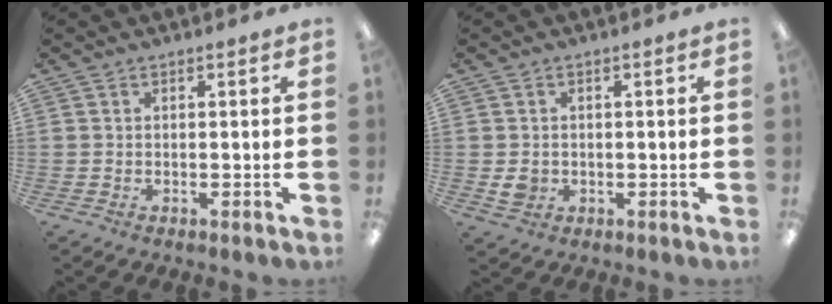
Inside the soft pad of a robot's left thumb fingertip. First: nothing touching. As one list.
[{"total": 3.3, "force": [-0.3, 2.8, 1.7], "torque": [-0.012, -0.001, -0.006]}]